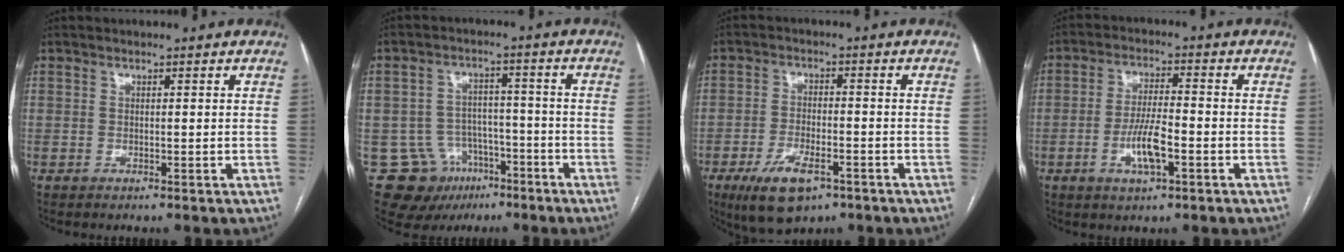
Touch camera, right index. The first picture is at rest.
{"total": 10.4, "force": [-5.7, 8.4, 2.3], "torque": [-0.036, 0.031, -0.078]}
{"total": 8.7, "force": [-4.9, 3.4, 6.3], "torque": [-0.121, -0.011, -0.079]}
{"total": 6.8, "force": [-2.4, 1.5, 6.2], "torque": [-0.121, 0.001, -0.041]}